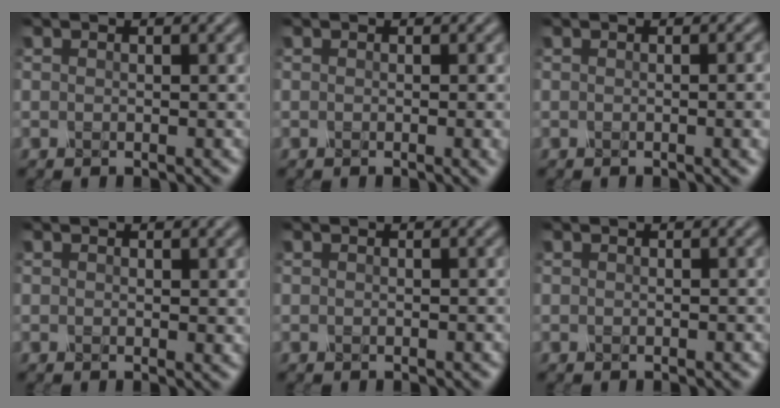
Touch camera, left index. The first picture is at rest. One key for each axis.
{"total": 1.8, "fx": -0.2, "fy": 0.6, "fz": 1.7, "tx": -0.014, "ty": -0.004, "tz": -0.002}
{"total": 3.6, "fx": -0.3, "fy": 1.5, "fz": 3.3, "tx": -0.020, "ty": 0.001, "tz": -0.003}
{"total": 0.5, "fx": 0.3, "fy": 0.4, "fz": 0.3, "tx": 0.000, "ty": -0.005, "tz": 0.004}
{"total": 0.0}
{"total": 0.0}